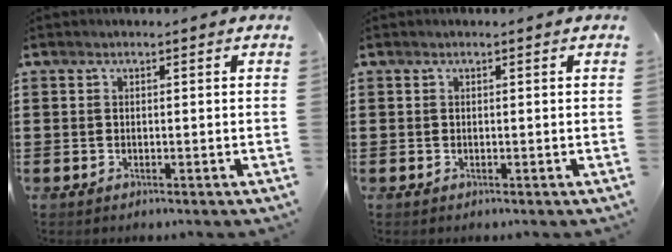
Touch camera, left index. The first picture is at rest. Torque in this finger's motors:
{"motor_torque": [-0.04, 0.01, 0.01, 0.00]}